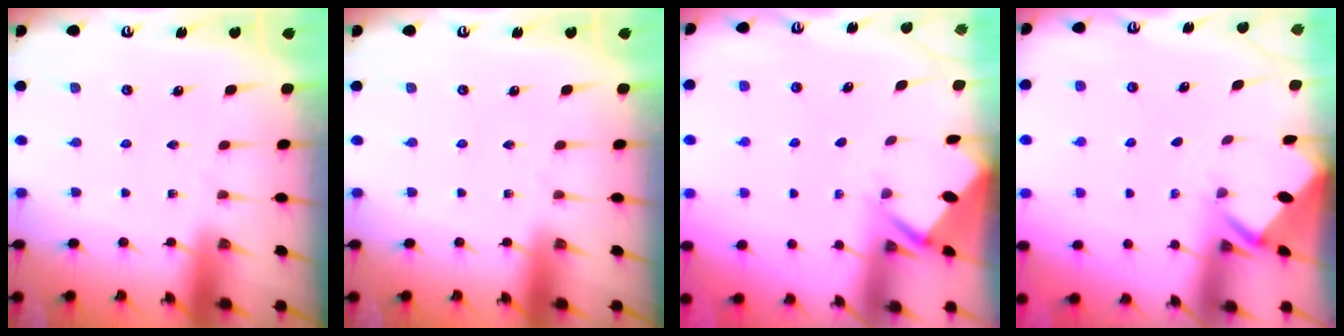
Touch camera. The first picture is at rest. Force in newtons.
{"total": 0.0}
{"total": 2.5, "press": 2.5, "slide": 0.2}
{"total": 2.2, "press": 2.2, "slide": 0.2}